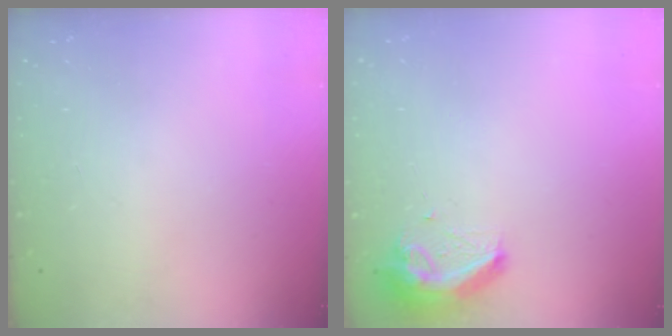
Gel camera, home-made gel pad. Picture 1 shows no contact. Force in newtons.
{"total": 10.1, "press": 10.1, "slide": 0.9}